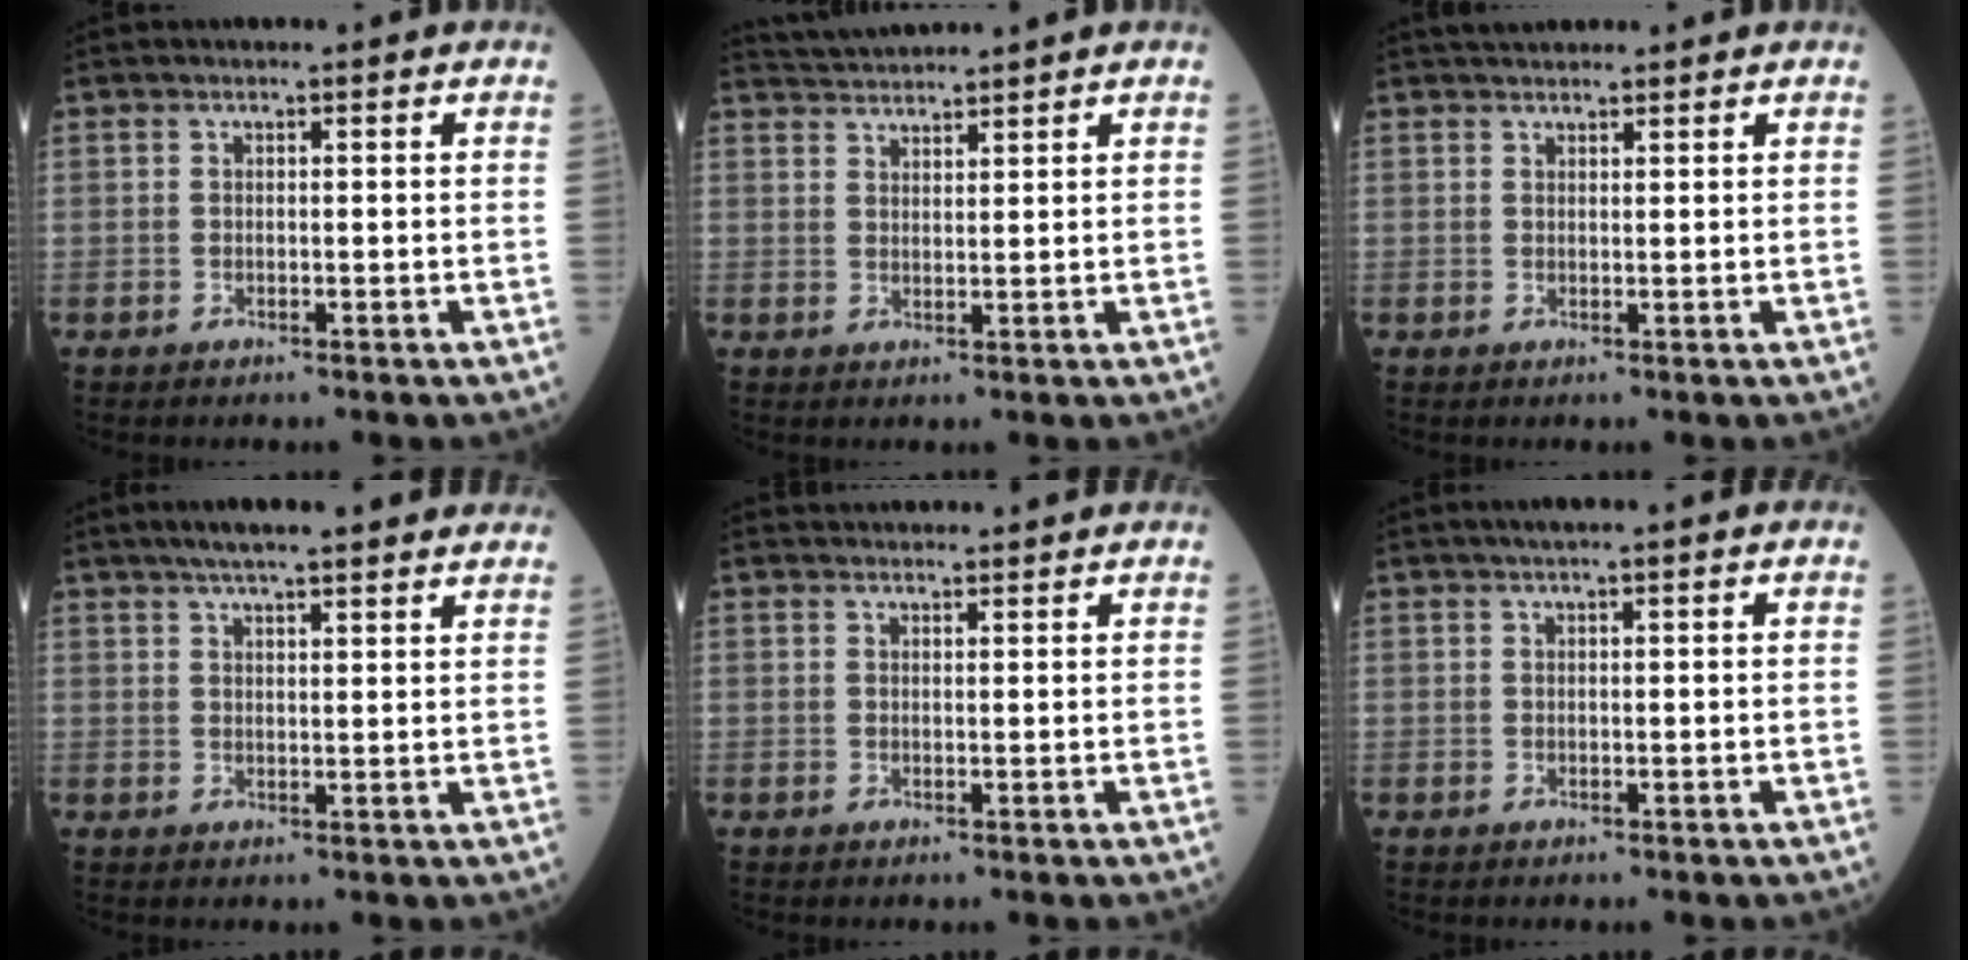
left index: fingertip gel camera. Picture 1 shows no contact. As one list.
[{"total": 3.9, "force": [3.9, -0.7, 0.2], "torque": [-0.012, 0.023, 0.077]}, {"total": 3.2, "force": [3.0, 0.7, 1.0], "torque": [-0.015, 0.031, 0.050]}, {"total": 11.4, "force": [9.4, 1.4, 6.3], "torque": [-0.085, 0.029, 0.121]}, {"total": 4.4, "force": [4.3, 0.5, 0.6], "torque": [-0.008, 0.031, 0.058]}, {"total": 1.7, "force": [1.3, -0.2, 1.1], "torque": [-0.016, 0.012, 0.024]}]